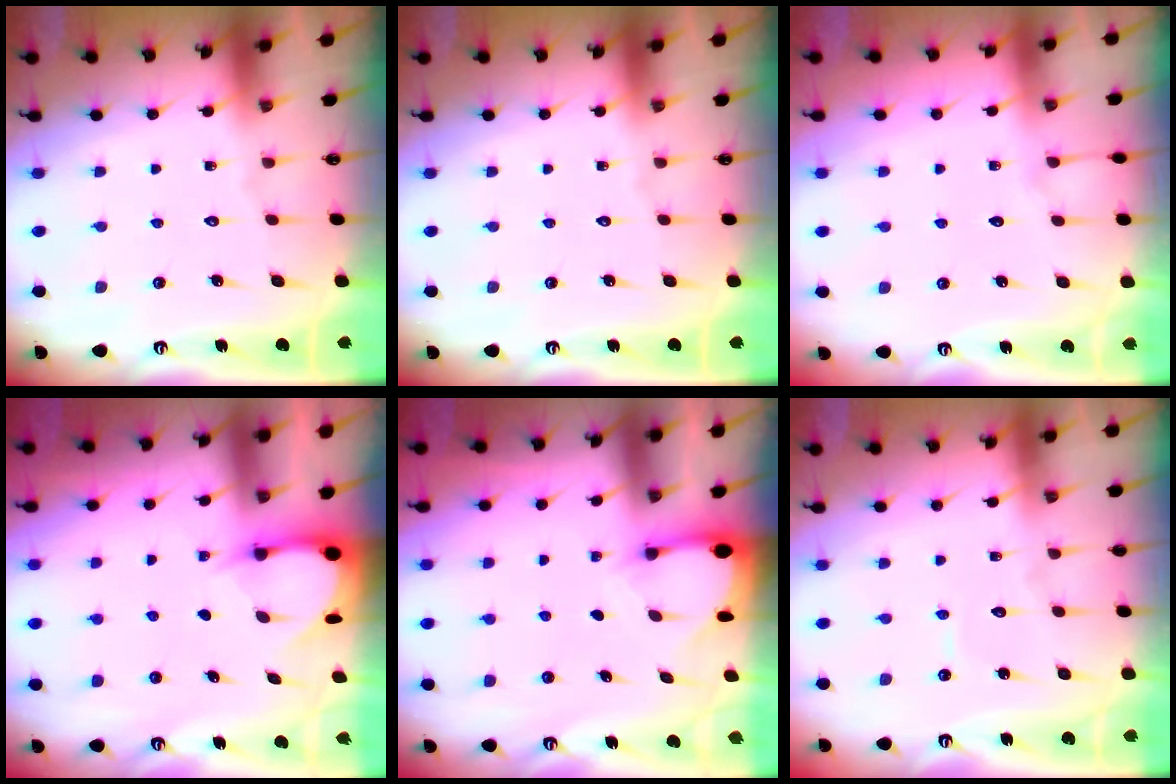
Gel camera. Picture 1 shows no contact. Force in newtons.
{"total": 0.0}
{"total": 2.5, "press": 2.5, "slide": 0.4}
{"total": 3.3, "press": 3.3, "slide": 0.4}
{"total": 3.1, "press": 3.1, "slide": 0.2}
{"total": 4.2, "press": 4.2, "slide": 0.4}